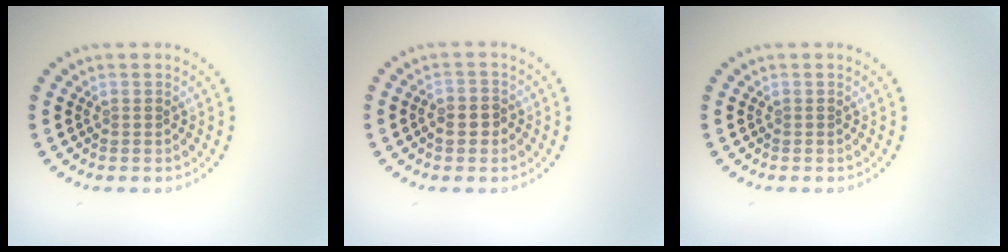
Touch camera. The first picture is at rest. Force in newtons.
{"total": 1.5, "press": 1.5, "slide": 0.4}
{"total": 0.0}